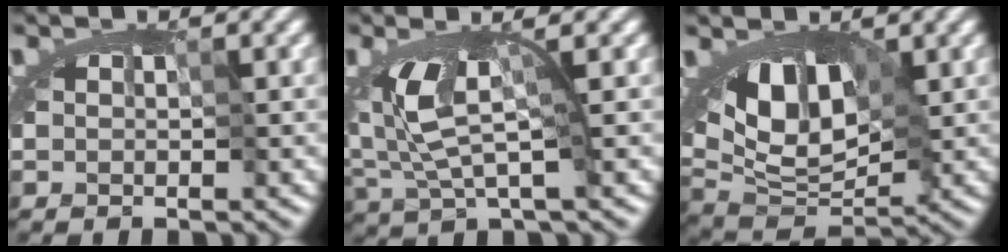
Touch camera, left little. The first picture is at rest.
{"total": 3.1, "force": [-0.7, 0.7, 2.9], "torque": [-0.067, -0.015, -0.011]}
{"total": 5.4, "force": [1.2, 3.5, 3.8], "torque": [-0.058, -0.014, 0.020]}